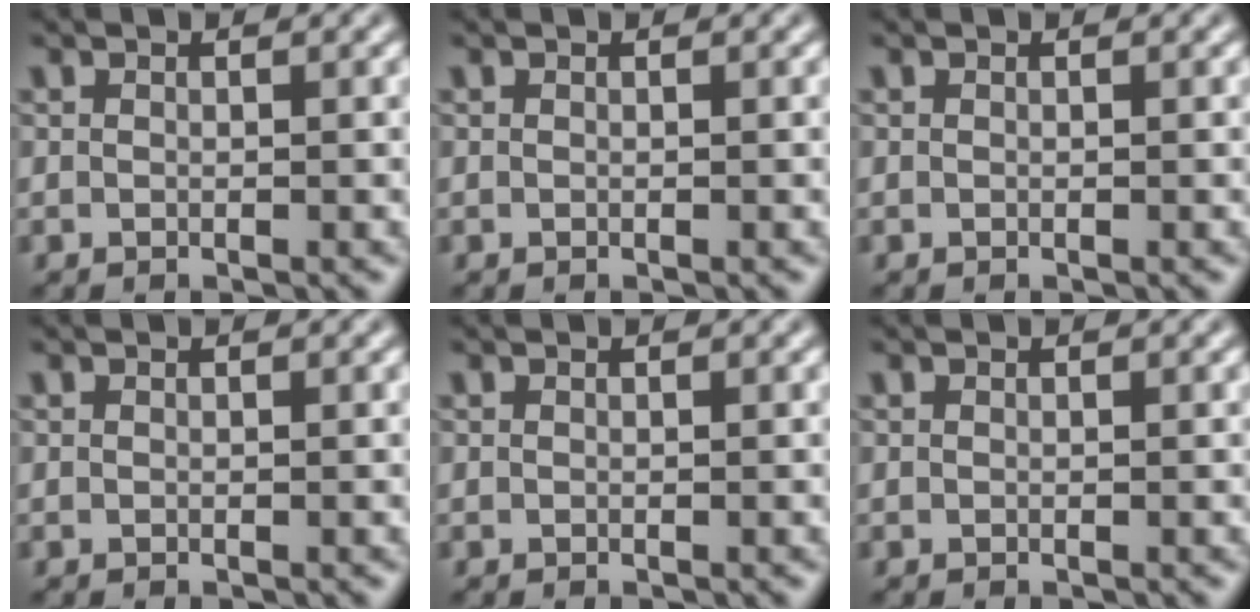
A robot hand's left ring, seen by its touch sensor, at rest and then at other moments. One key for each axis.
{"total": 0.0}
{"total": 0.0}
{"total": 0.0}
{"total": 0.0}
{"total": 0.0}